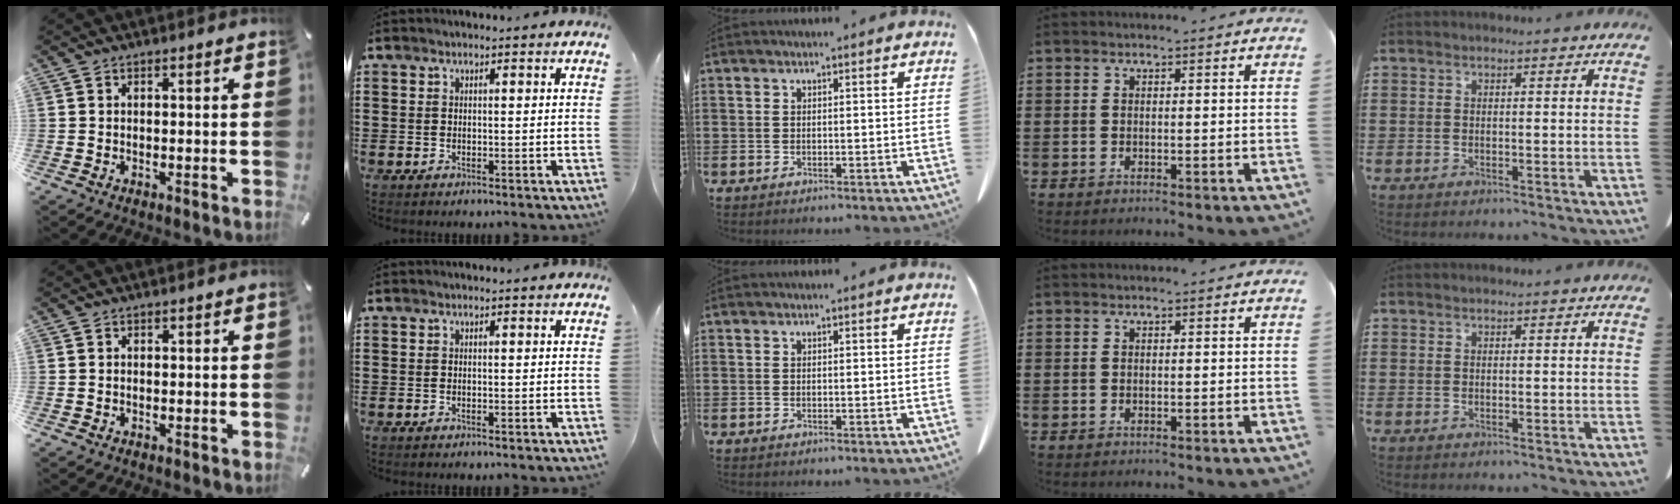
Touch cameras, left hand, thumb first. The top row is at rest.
{}